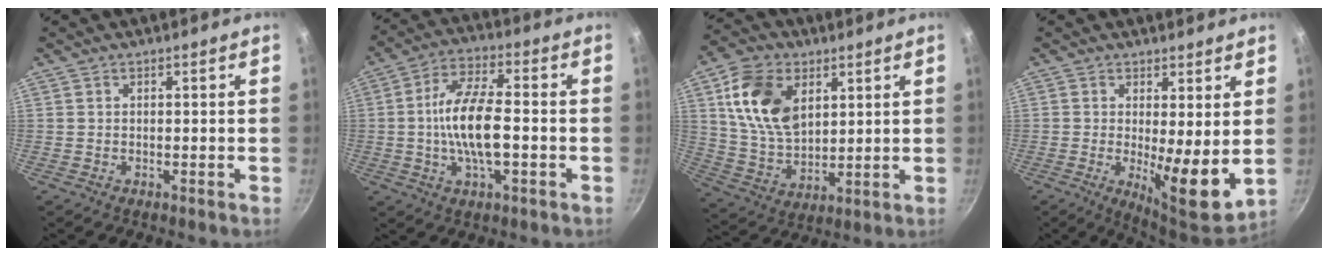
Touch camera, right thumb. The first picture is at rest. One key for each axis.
{"total": 12.6, "fx": -1.5, "fy": 5.0, "fz": 11.5, "tx": -0.210, "ty": 0.024, "tz": -0.037}
{"total": 15.4, "fx": 5.3, "fy": 10.1, "fz": 10.4, "tx": -0.168, "ty": -0.017, "tz": 0.105}
{"total": 10.1, "fx": 0.4, "fy": 2.7, "fz": 9.8, "tx": -0.137, "ty": -0.032, "tz": 0.012}